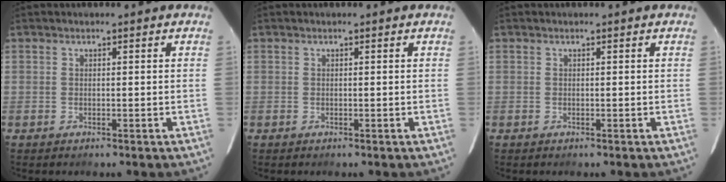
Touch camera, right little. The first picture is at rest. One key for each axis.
{"total": 0.0}
{"total": 0.0}